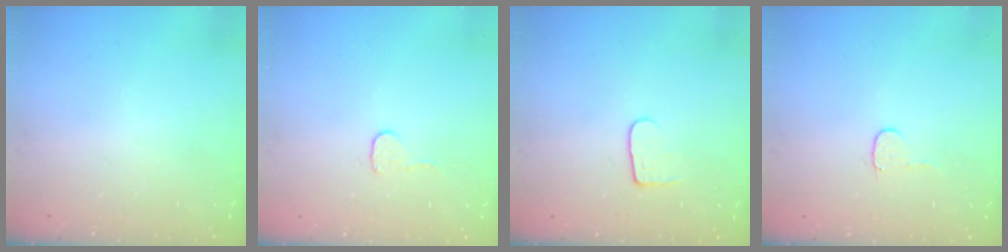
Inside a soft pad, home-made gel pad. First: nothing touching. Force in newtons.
{"total": 3.7, "press": 3.6, "slide": 0.3}
{"total": 5.8, "press": 5.8, "slide": 0.6}
{"total": 4.4, "press": 4.4, "slide": 0.3}